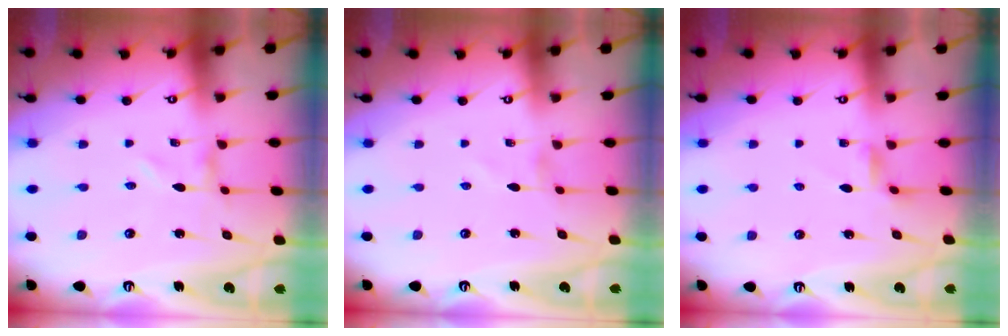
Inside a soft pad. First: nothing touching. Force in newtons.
{"total": 0.0}
{"total": 3.7, "press": 3.7, "slide": 0.6}